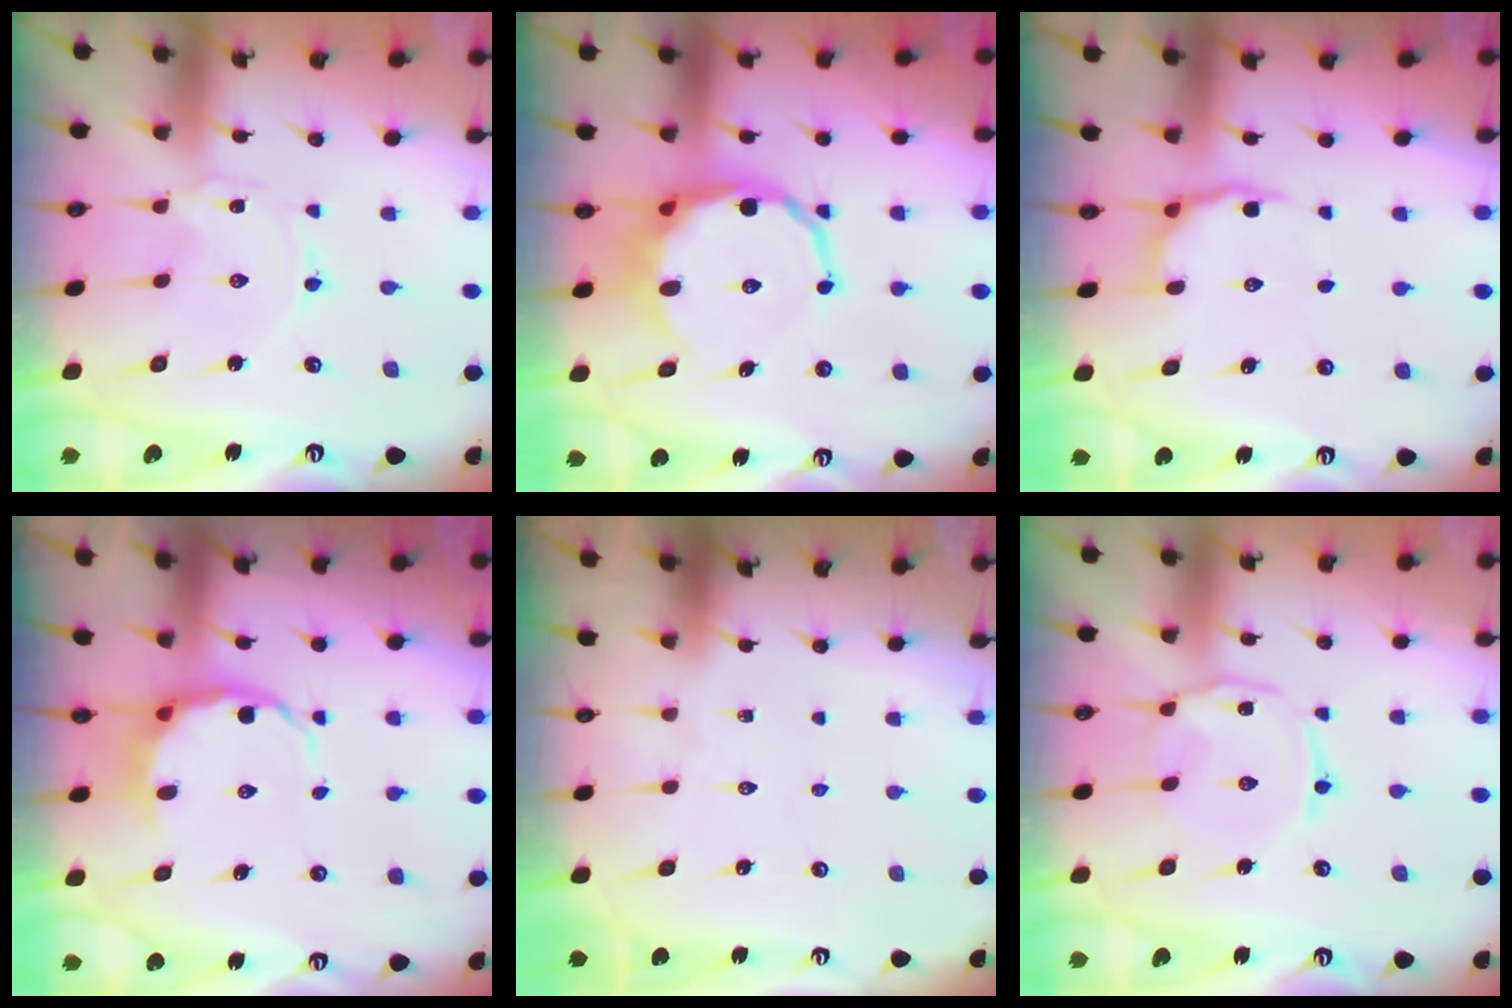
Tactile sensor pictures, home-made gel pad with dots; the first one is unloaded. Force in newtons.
{"total": 11.6, "press": 11.2, "slide": 3.0}
{"total": 5.6, "press": 5.0, "slide": 2.4}
{"total": 6.9, "press": 6.4, "slide": 2.6}
{"total": 0.0}
{"total": 4.7, "press": 4.7, "slide": 0.3}